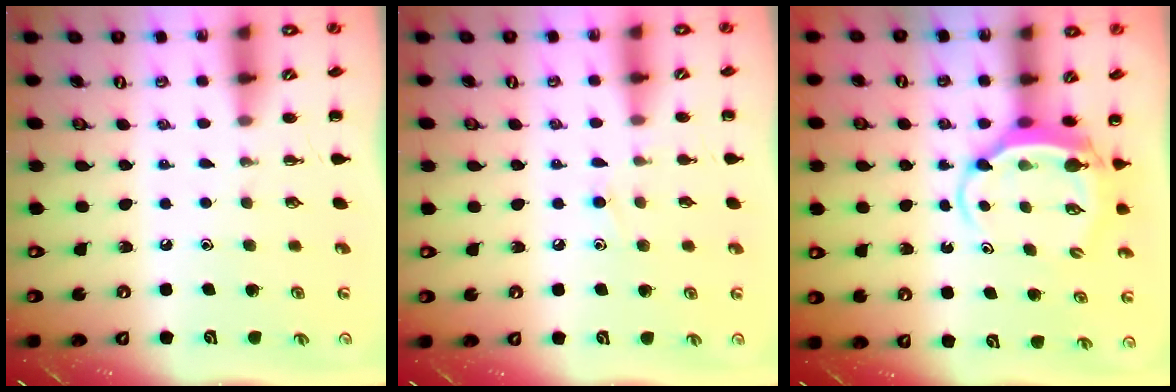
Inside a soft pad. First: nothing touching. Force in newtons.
{"total": 7.7, "press": 7.3, "slide": 2.4}
{"total": 5.0, "press": 5.0, "slide": 0.5}